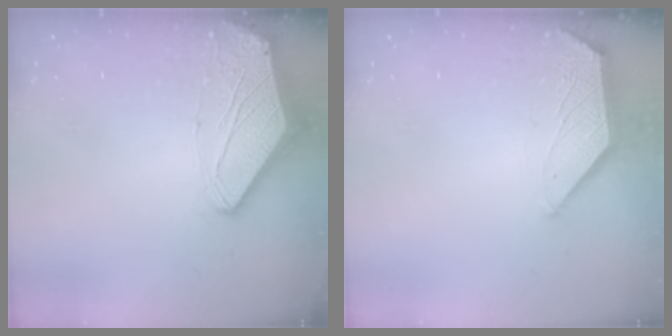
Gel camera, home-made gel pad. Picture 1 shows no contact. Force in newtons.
{"total": 0.8, "press": 0.8, "slide": 0.2}